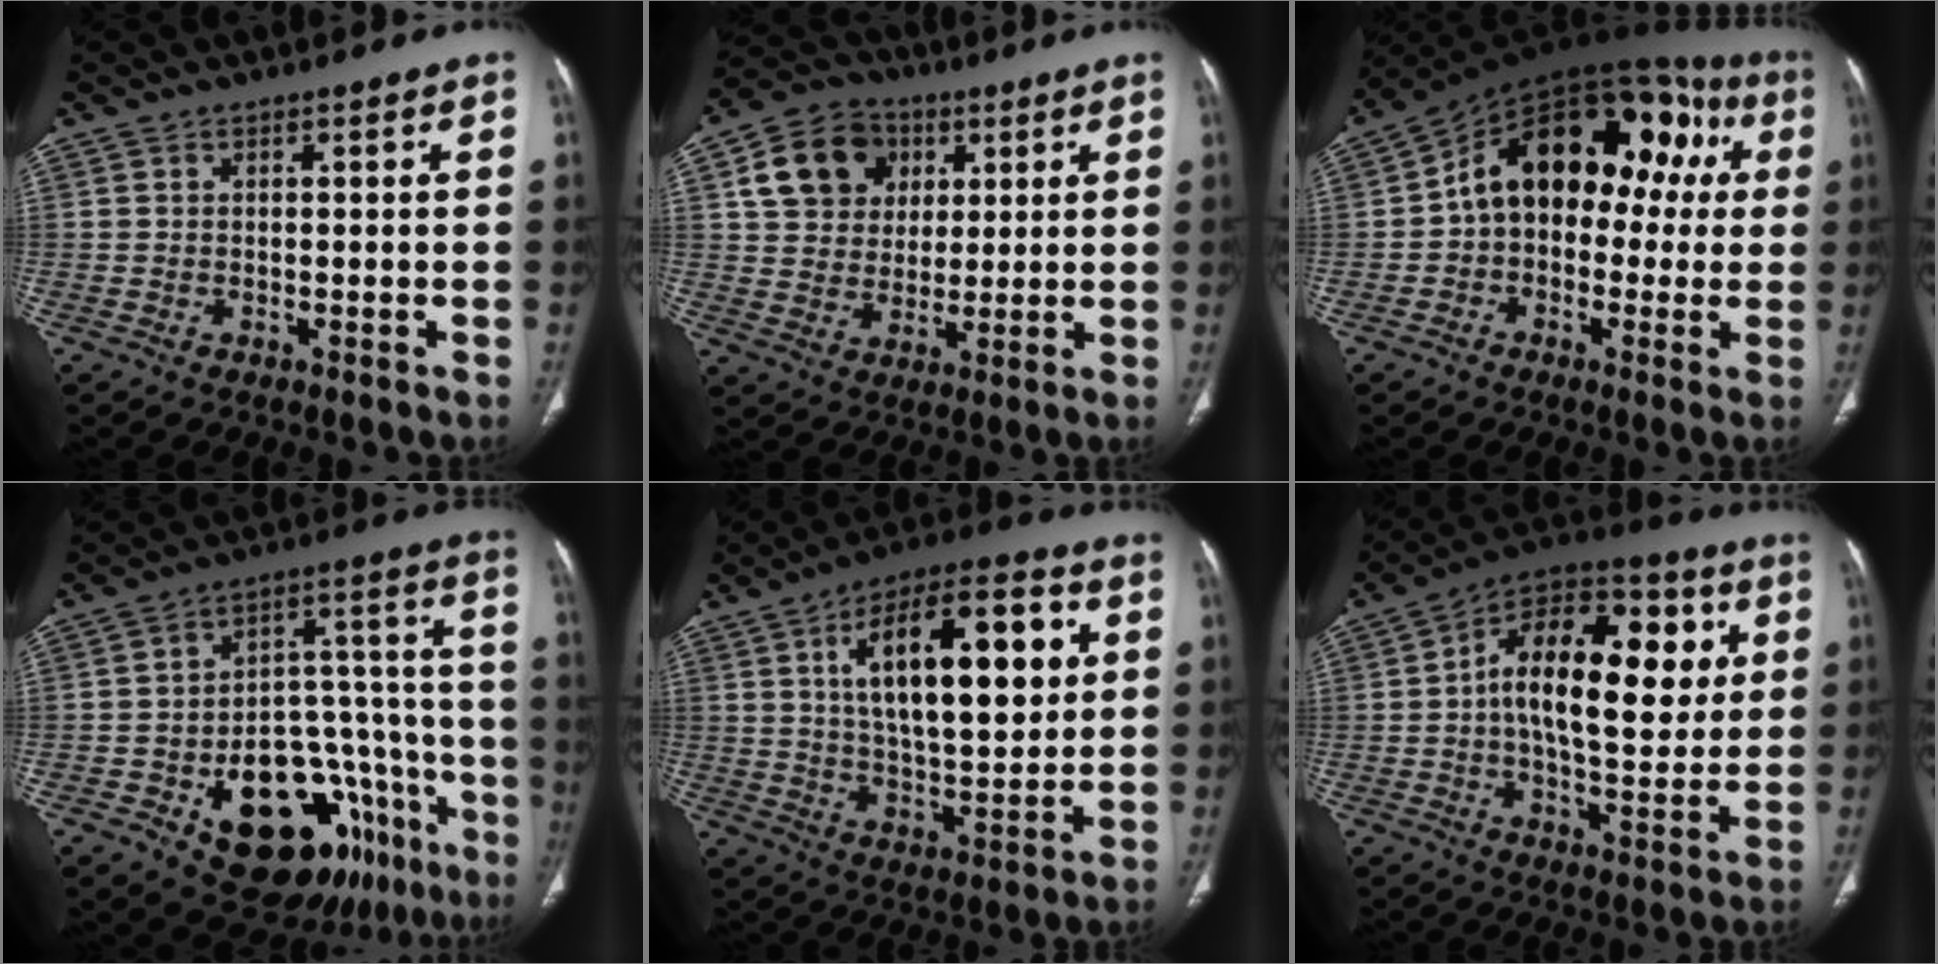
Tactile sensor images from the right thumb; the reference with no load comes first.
{"total": 13.1, "force": [4.6, 10.7, 5.9], "torque": [-0.082, -0.002, 0.080]}
{"total": 20.7, "force": [2.6, 13.2, 15.8], "torque": [-0.184, 0.059, 0.025]}
{"total": 25.5, "force": [-12.5, 13.7, 17.4], "torque": [-0.172, 0.096, -0.168]}
{"total": 21.9, "force": [5.8, 9.1, 19.0], "torque": [-0.275, -0.004, 0.089]}
{"total": 22.0, "force": [3.3, 11.3, 18.6], "torque": [-0.260, 0.019, 0.039]}